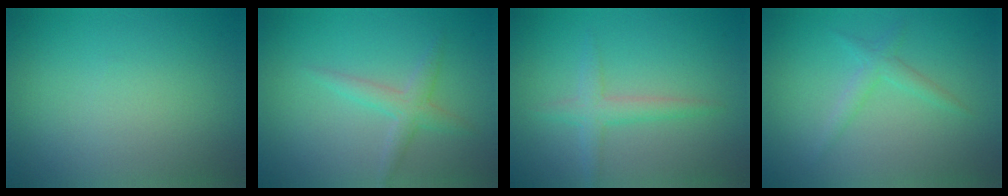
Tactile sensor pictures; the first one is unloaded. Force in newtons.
{"total": 2.1, "press": 2.1, "slide": 0.1}
{"total": 2.2, "press": 2.2, "slide": 0.1}
{"total": 1.6, "press": 1.6, "slide": 0.1}